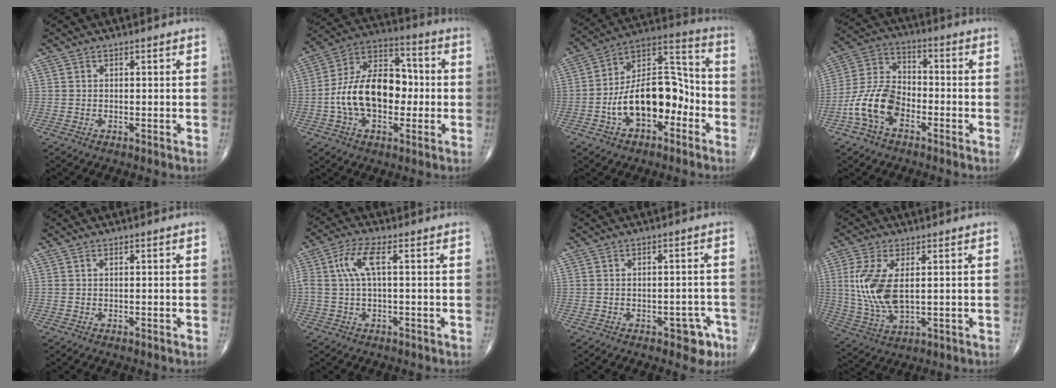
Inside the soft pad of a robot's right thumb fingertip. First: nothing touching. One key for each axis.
{"total": 17.6, "fx": -1.8, "fy": 10.9, "fz": 13.7, "tx": -0.222, "ty": 0.039, "tz": -0.035}
{"total": 17.4, "fx": -5.0, "fy": 9.9, "fz": 13.3, "tx": -0.198, "ty": 0.058, "tz": -0.089}
{"total": 11.8, "fx": -4.7, "fy": 7.2, "fz": 8.1, "tx": -0.157, "ty": 0.038, "tz": -0.096}
{"total": 0.0}
{"total": 5.9, "fx": 1.0, "fy": 1.7, "fz": 5.6, "tx": -0.141, "ty": 0.018, "tz": 0.019}
{"total": 4.7, "fx": -2.5, "fy": 2.6, "fz": 2.9, "tx": -0.013, "ty": 0.020, "tz": -0.028}
{"total": 11.1, "fx": 1.5, "fy": 5.2, "fz": 9.7, "tx": -0.215, "ty": -0.010, "tz": 0.040}